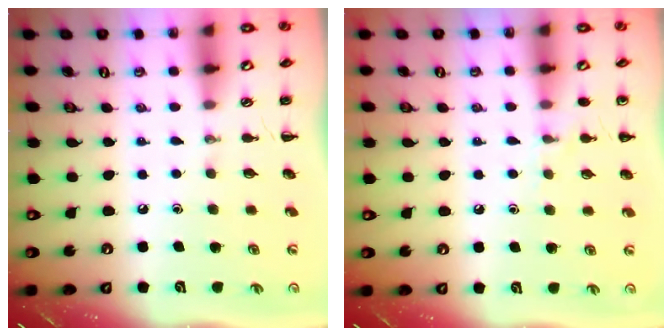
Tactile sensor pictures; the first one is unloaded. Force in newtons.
{"total": 5.9, "press": 5.6, "slide": 1.9}